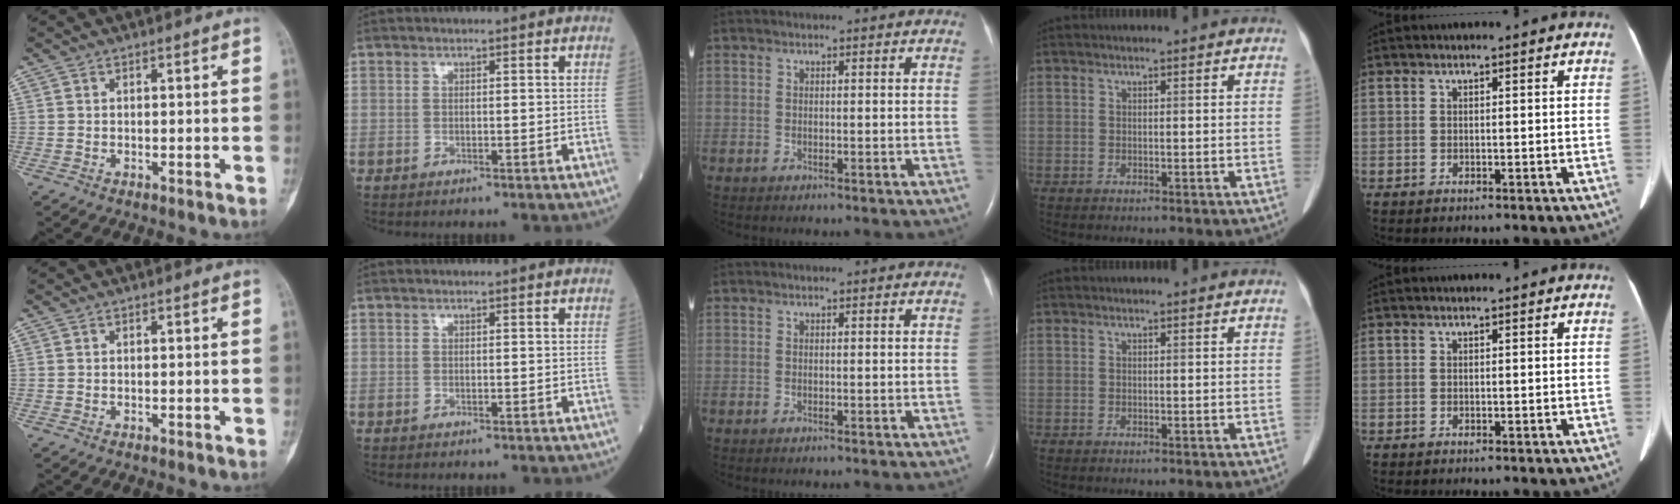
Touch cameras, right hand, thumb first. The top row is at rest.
{}